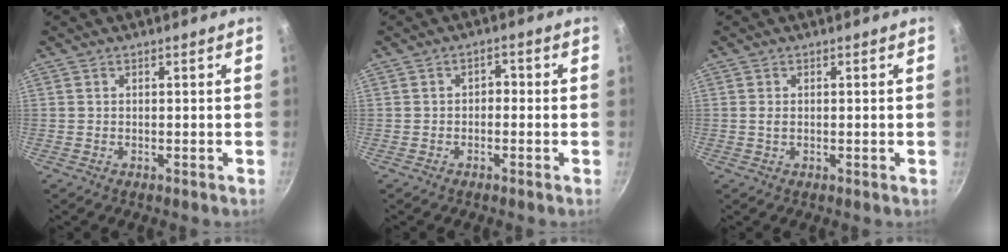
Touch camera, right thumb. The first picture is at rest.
{"total": 2.1, "force": [-0.5, 1.4, 1.4], "torque": [-0.002, 0.012, -0.015]}
{"total": 0.9, "force": [0.0, 0.4, 0.8], "torque": [-0.017, -0.003, 0.001]}